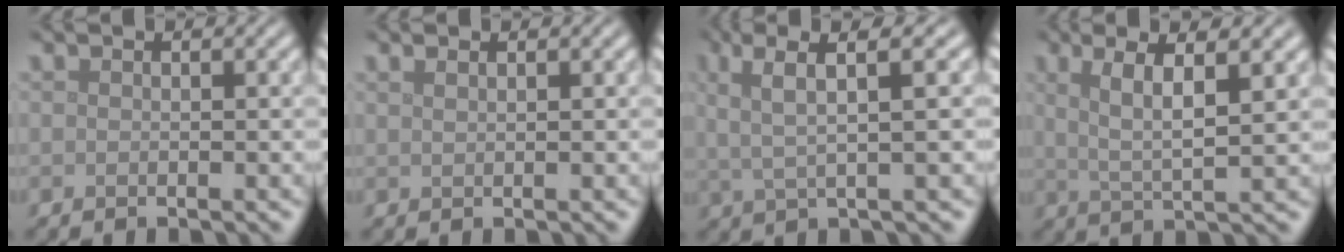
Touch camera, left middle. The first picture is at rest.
{"total": 0.9, "force": [0.7, 0.2, 0.4], "torque": [-0.011, -0.001, 0.013]}
{"total": 5.1, "force": [2.3, 1.0, 4.4], "torque": [-0.084, 0.017, 0.040]}
{"total": 4.9, "force": [1.8, 1.0, 4.4], "torque": [-0.084, -0.001, 0.035]}